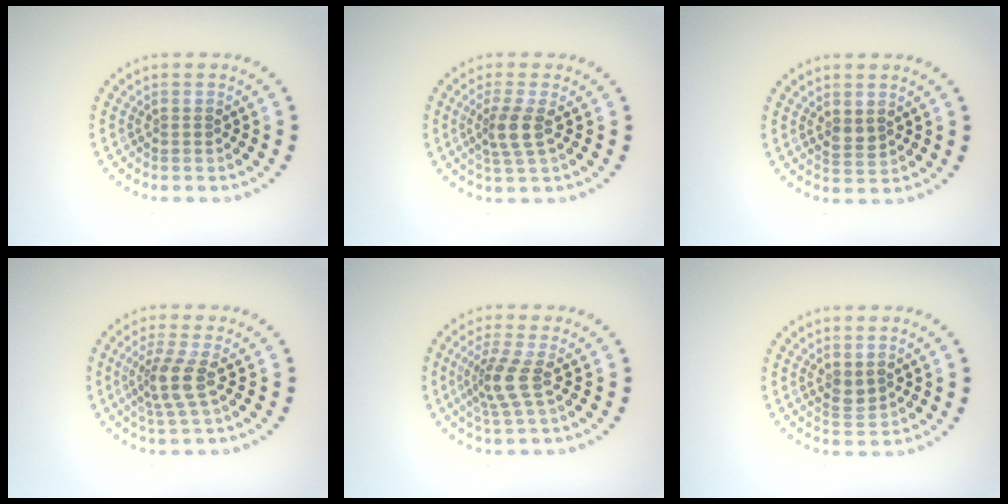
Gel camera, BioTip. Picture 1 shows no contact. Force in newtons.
{"total": 2.6, "press": 2.0, "slide": 1.6}
{"total": 1.4, "press": 1.3, "slide": 0.5}
{"total": 2.9, "press": 2.2, "slide": 1.9}
{"total": 2.8, "press": 2.0, "slide": 2.0}
{"total": 1.6, "press": 1.4, "slide": 0.6}